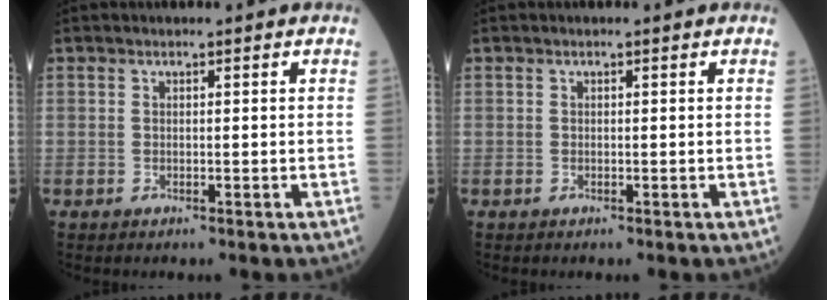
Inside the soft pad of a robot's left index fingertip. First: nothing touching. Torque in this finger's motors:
{"motor_torque": [0.00, 0.00, 0.00, 0.00]}